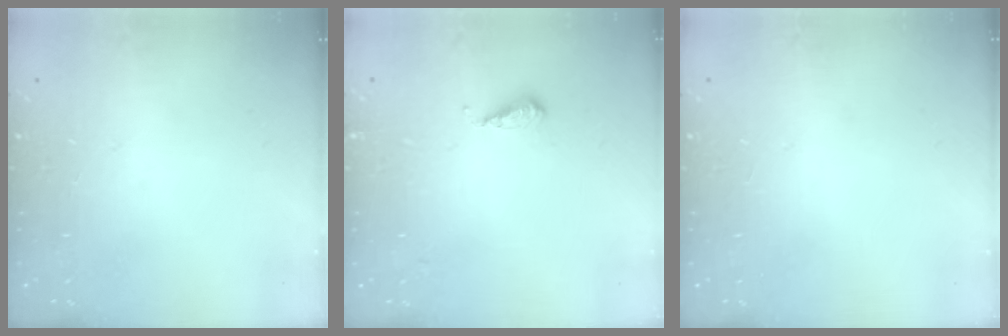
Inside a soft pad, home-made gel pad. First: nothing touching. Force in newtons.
{"total": 3.7, "press": 3.6, "slide": 1.0}
{"total": 1.0, "press": 0.8, "slide": 0.6}